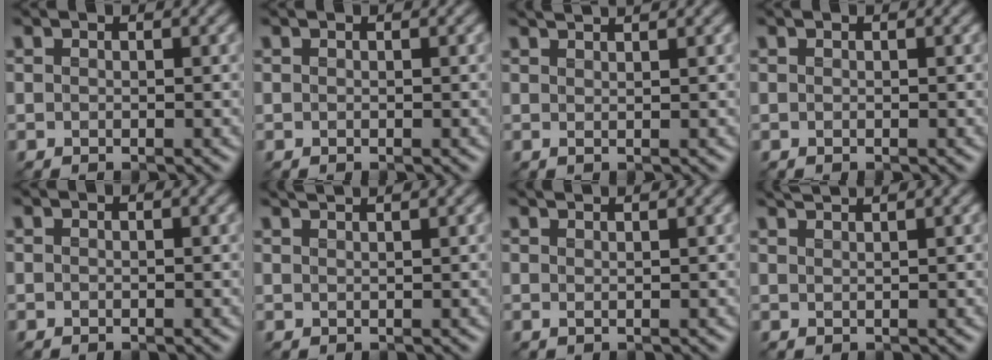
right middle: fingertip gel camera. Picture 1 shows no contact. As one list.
[{"total": 0.0}, {"total": 2.2, "force": [1.8, 0.6, 1.2], "torque": [0.003, 0.006, 0.006]}, {"total": 0.0}, {"total": 0.0}, {"total": 2.2, "force": [1.9, 0.6, 1.0], "torque": [0.007, 0.010, 0.011]}, {"total": 1.8, "force": [1.5, 0.5, 0.8], "torque": [0.000, 0.004, 0.006]}, {"total": 2.0, "force": [1.9, 0.3, 0.8], "torque": [0.002, 0.009, 0.023]}]